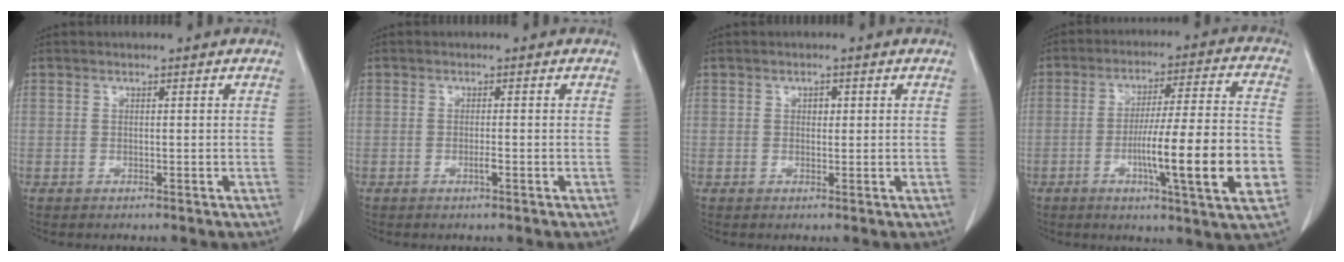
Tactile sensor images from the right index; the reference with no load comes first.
{"total": 1.0, "force": [-0.4, 0.0, 0.9], "torque": [-0.021, -0.001, -0.007]}
{"total": 1.2, "force": [0.3, 0.8, 0.8], "torque": [-0.009, 0.000, 0.003]}
{"total": 16.8, "force": [-4.4, 0.4, 16.2], "torque": [-0.239, -0.004, -0.068]}